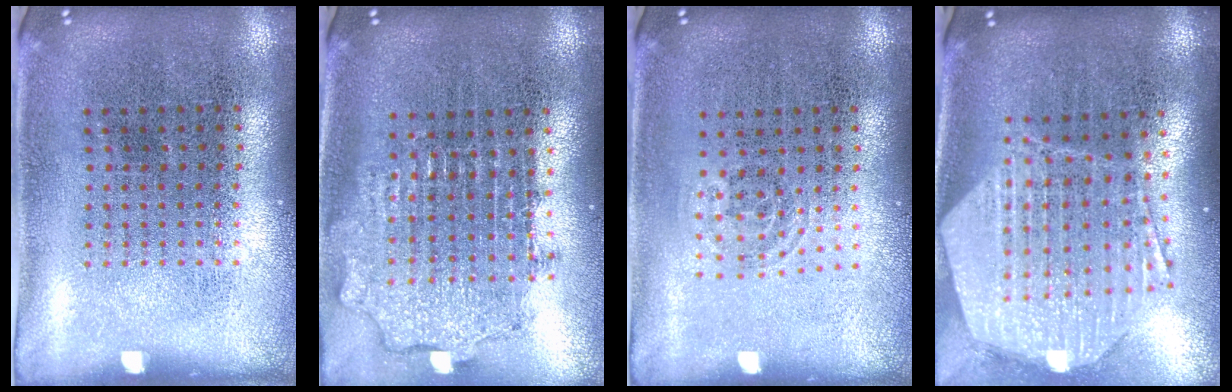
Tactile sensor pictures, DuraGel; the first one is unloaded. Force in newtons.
{"total": 1.9, "press": 1.5, "slide": 1.2}
{"total": 0.7, "press": 0.5, "slide": 0.5}
{"total": 2.9, "press": 2.3, "slide": 1.8}